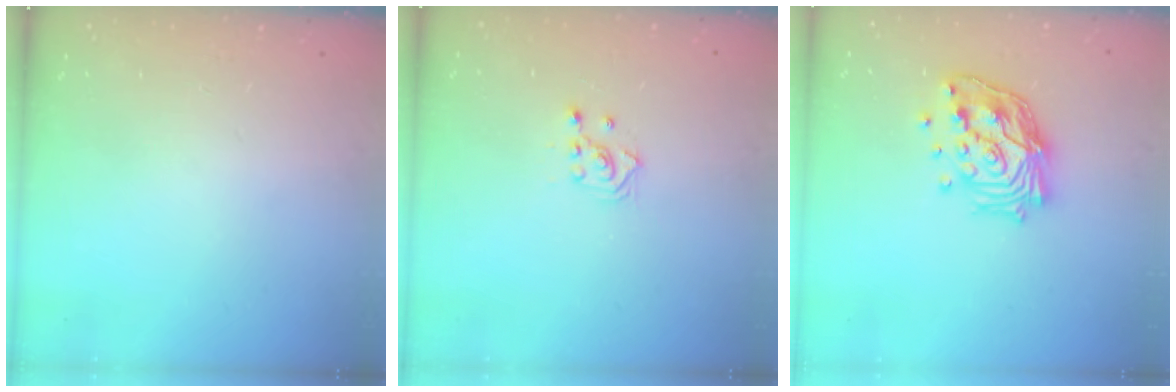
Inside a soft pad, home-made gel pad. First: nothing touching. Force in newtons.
{"total": 2.6, "press": 2.4, "slide": 1.0}
{"total": 18.0, "press": 17.9, "slide": 2.4}